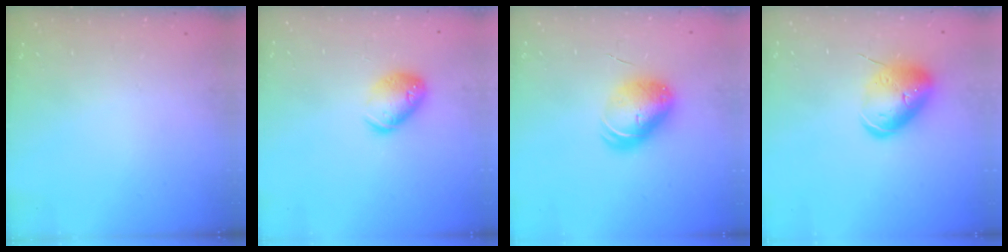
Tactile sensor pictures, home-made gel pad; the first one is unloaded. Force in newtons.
{"total": 10.7, "press": 10.6, "slide": 1.5}
{"total": 9.4, "press": 9.2, "slide": 1.6}
{"total": 12.9, "press": 12.7, "slide": 2.4}